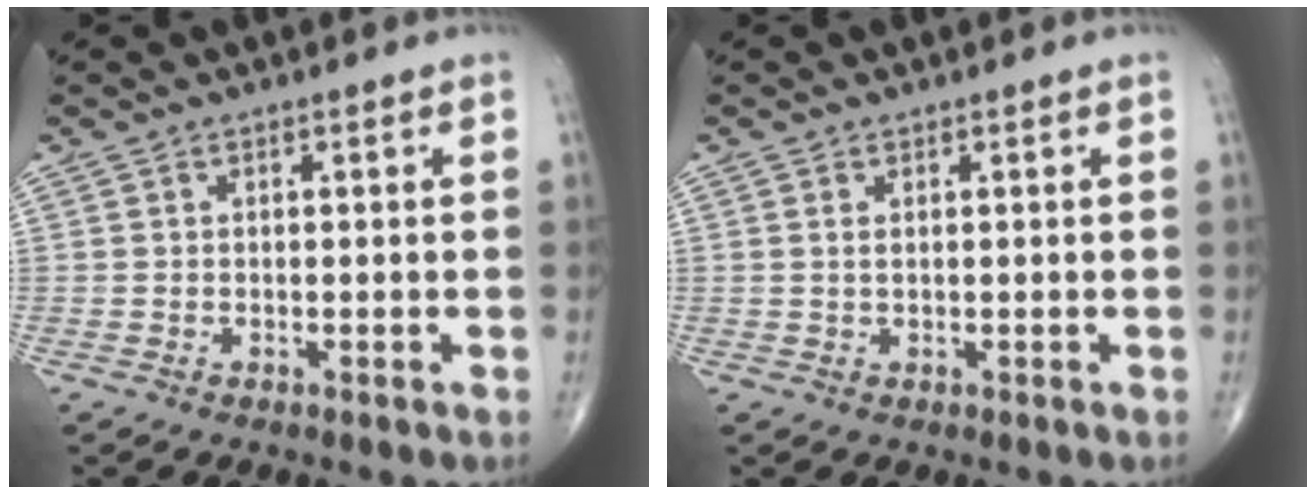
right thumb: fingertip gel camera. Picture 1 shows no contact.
{"total": 1.0, "force": [0.3, 0.5, 0.8], "torque": [-0.021, 0.001, 0.009]}